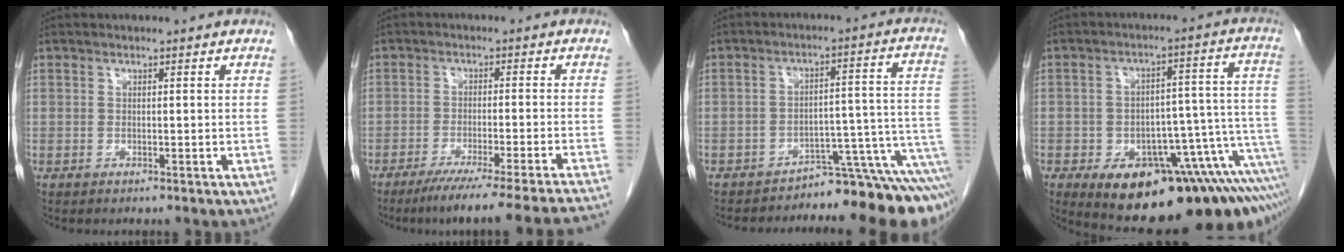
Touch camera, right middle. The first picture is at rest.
{"total": 18.9, "force": [-16.8, -1.7, 8.4], "torque": [-0.073, -0.041, -0.227]}
{"total": 11.6, "force": [-11.0, 0.5, 3.6], "torque": [-0.001, 0.056, -0.149]}
{"total": 21.7, "force": [-12.7, 6.9, 16.2], "torque": [-0.155, 0.034, -0.163]}